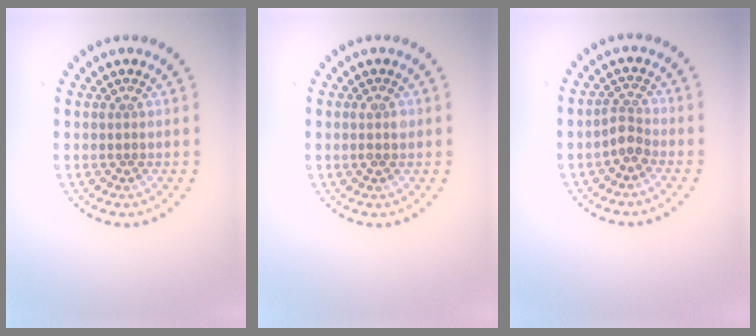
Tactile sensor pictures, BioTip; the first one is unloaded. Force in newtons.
{"total": 1.2, "press": 1.1, "slide": 0.3}
{"total": 1.8, "press": 1.4, "slide": 1.1}